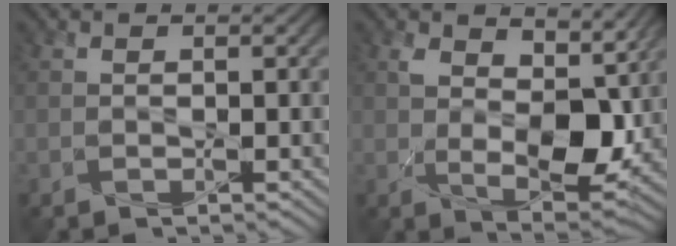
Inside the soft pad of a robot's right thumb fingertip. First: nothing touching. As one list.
[{"total": 7.9, "force": [2.9, 4.3, 6.0], "torque": [-0.118, -0.018, 0.052]}]